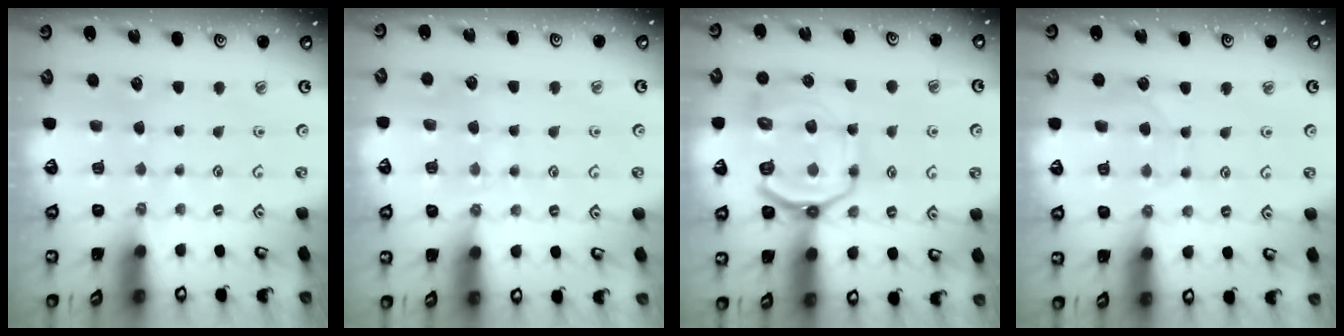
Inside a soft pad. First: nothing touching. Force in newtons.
{"total": 5.8, "press": 5.7, "slide": 0.8}
{"total": 13.5, "press": 13.3, "slide": 2.2}
{"total": 6.3, "press": 6.3, "slide": 0.5}